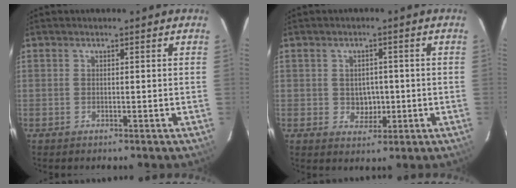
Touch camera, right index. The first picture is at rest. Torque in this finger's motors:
{"motor_torque": [0.02, 0.02, 0.00, 0.00]}